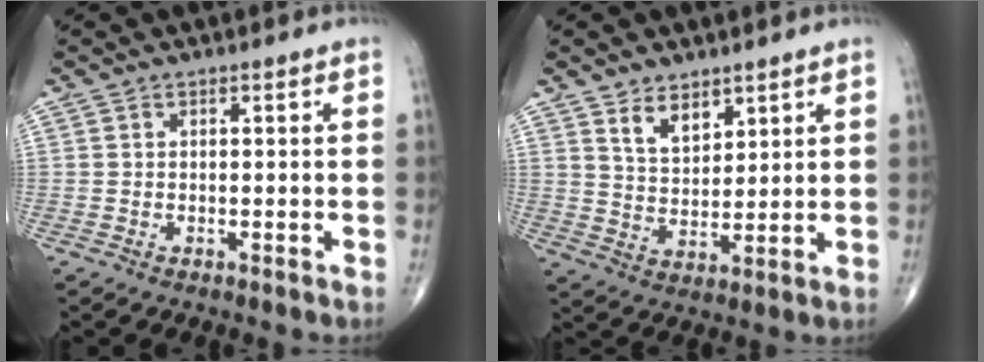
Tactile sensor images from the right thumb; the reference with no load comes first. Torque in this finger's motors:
{"motor_torque": [-0.10, 0.13, 0.08, 0.17, 0.20]}